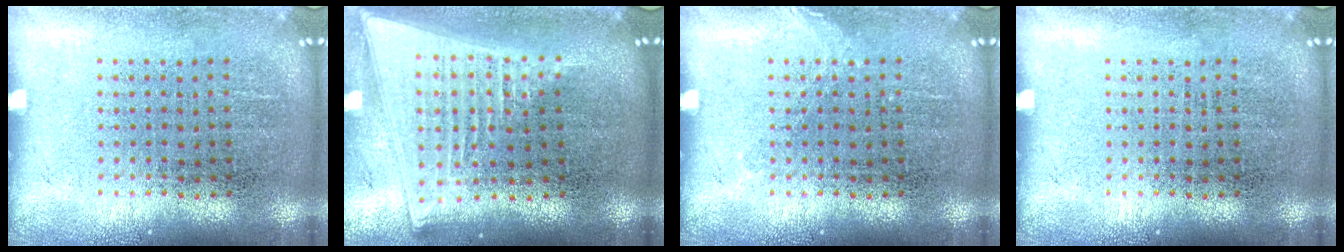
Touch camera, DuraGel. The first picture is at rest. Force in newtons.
{"total": 2.0, "press": 1.7, "slide": 1.2}
{"total": 0.6, "press": 0.6, "slide": 0.1}
{"total": 0.0}